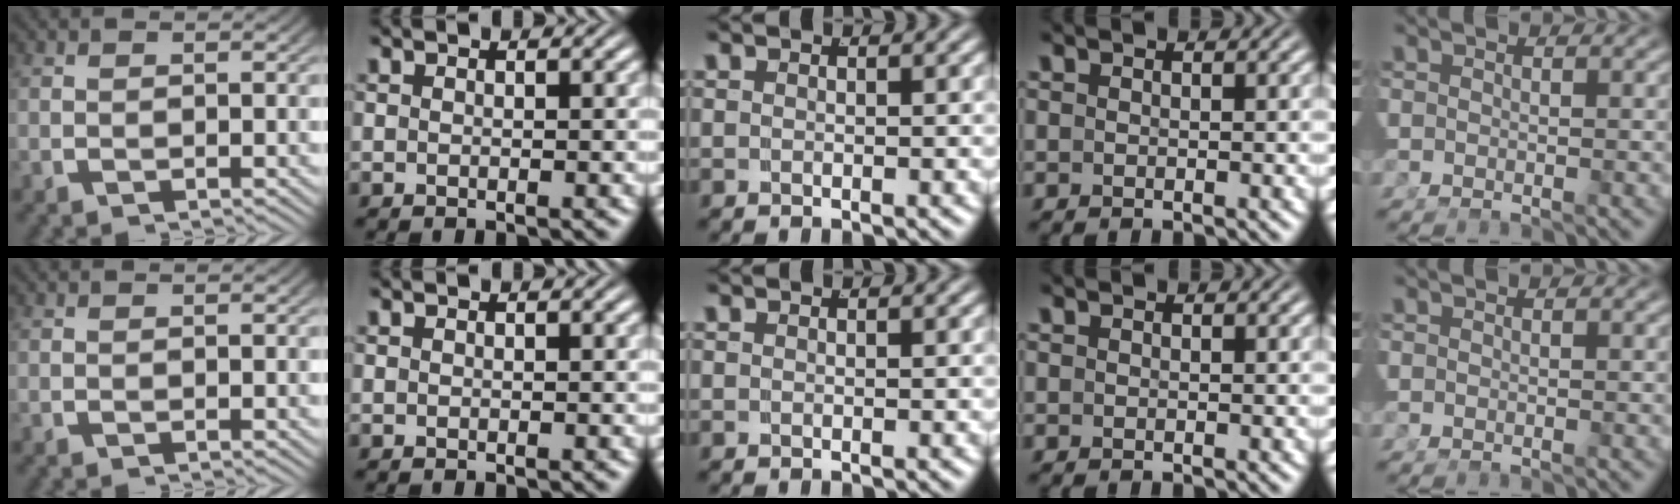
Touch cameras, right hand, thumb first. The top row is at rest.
{}